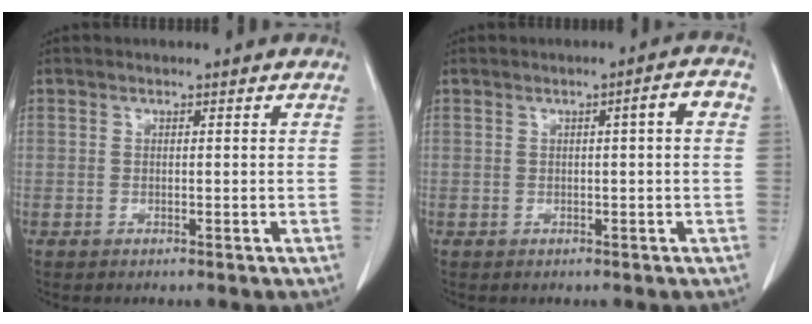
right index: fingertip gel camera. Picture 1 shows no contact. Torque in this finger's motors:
{"motor_torque": [0.04, 0.04, 0.02, 0.01]}